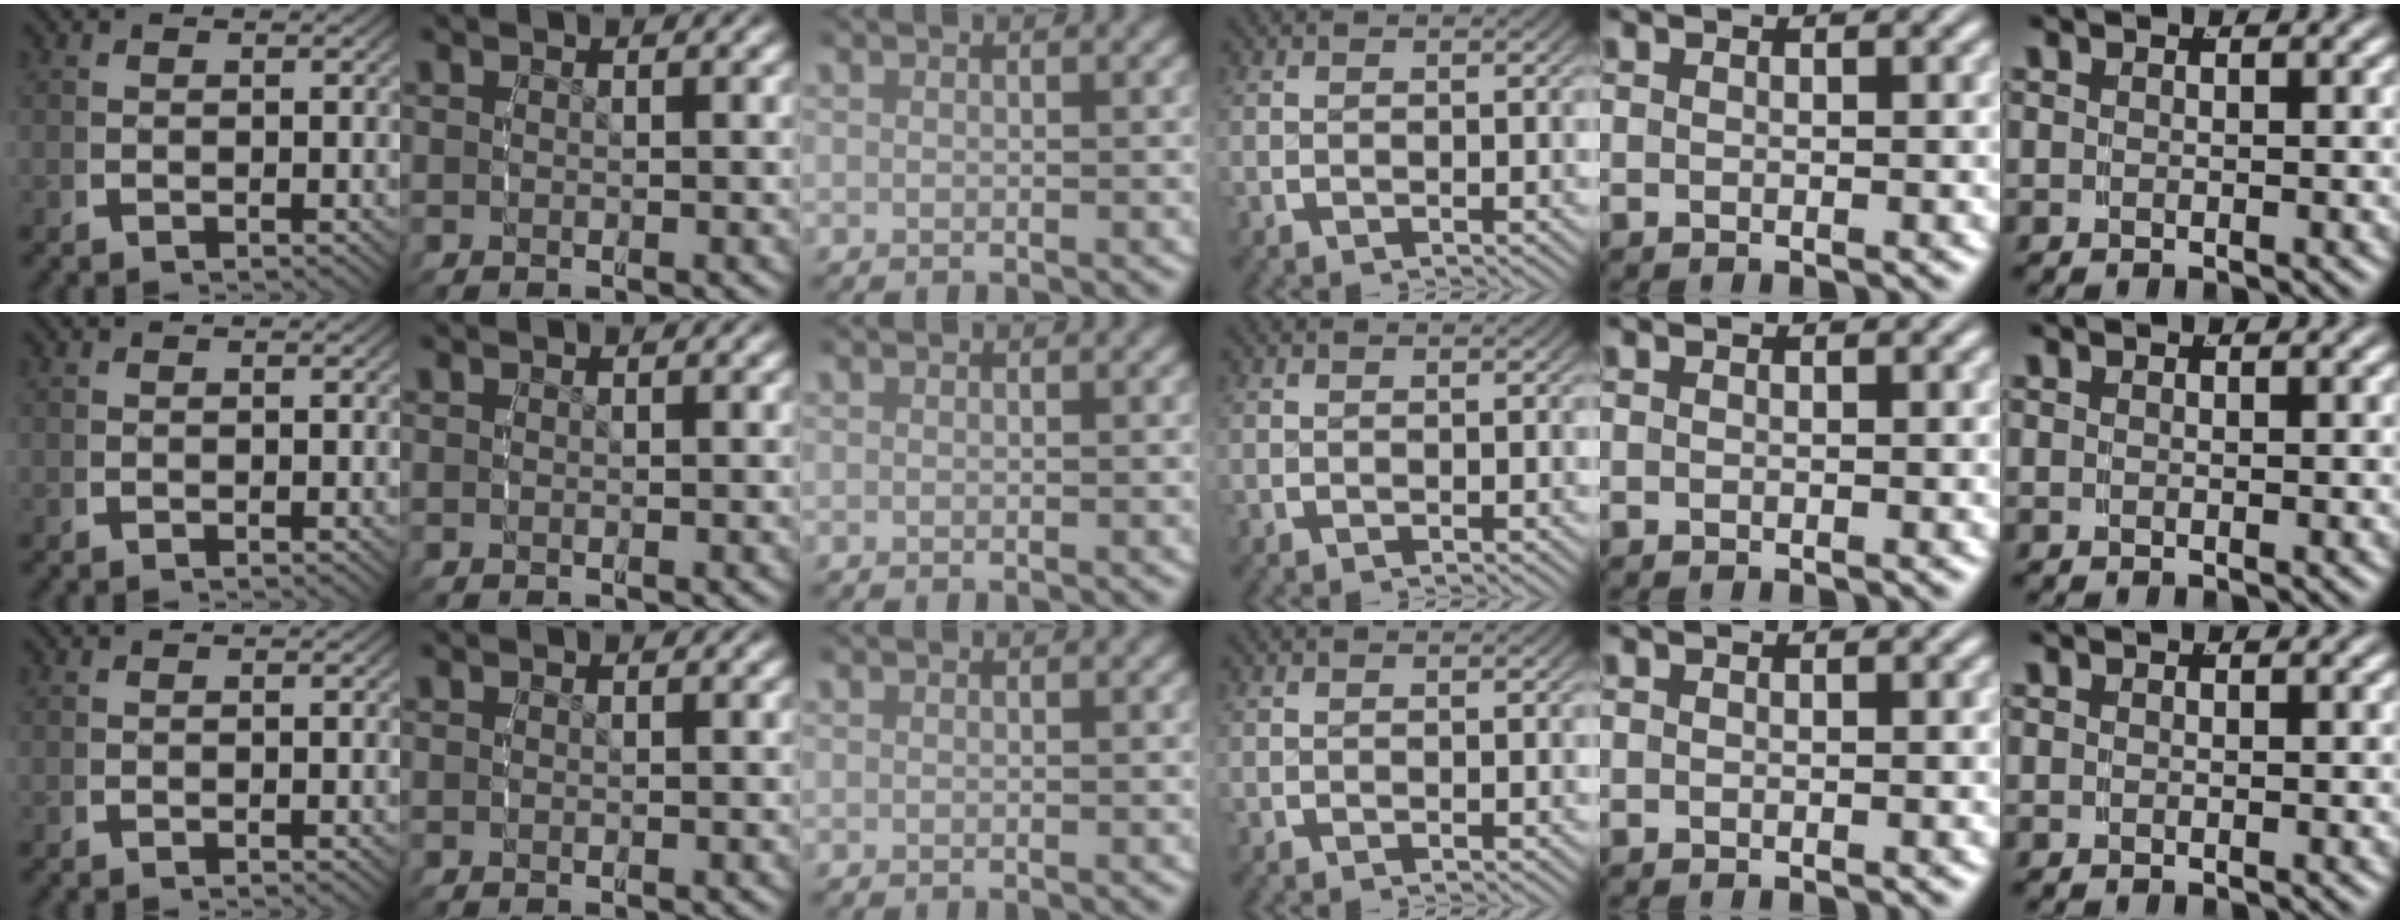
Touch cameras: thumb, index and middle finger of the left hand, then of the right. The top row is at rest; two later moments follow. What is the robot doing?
{"motion": "reach", "object": "shirt"}